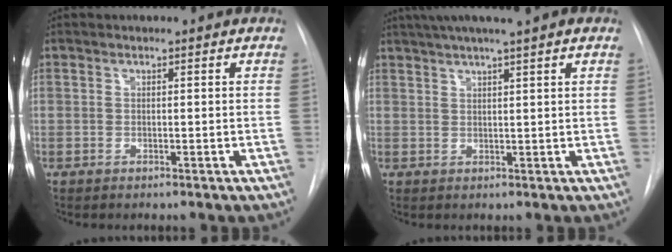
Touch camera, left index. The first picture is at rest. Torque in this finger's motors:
{"motor_torque": [0.81, -1.33, -0.04, 0.15]}